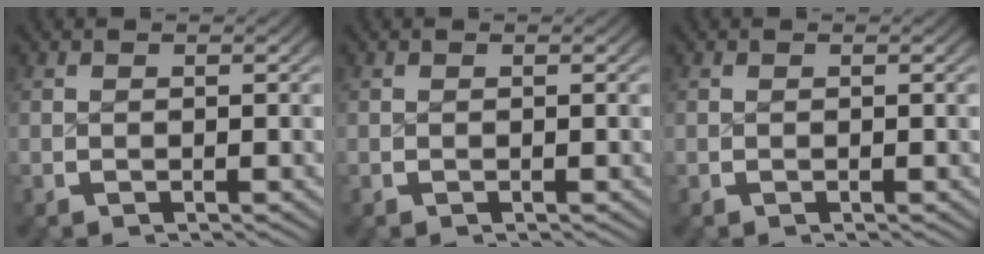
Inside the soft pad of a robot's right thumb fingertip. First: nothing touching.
{"total": 0.0}
{"total": 0.0}